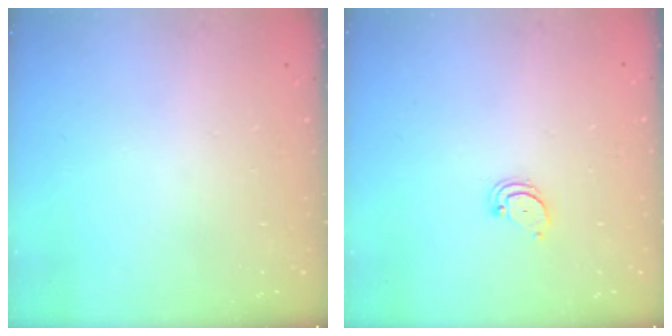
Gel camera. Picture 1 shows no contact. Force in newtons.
{"total": 1.8, "press": 1.8, "slide": 0.2}